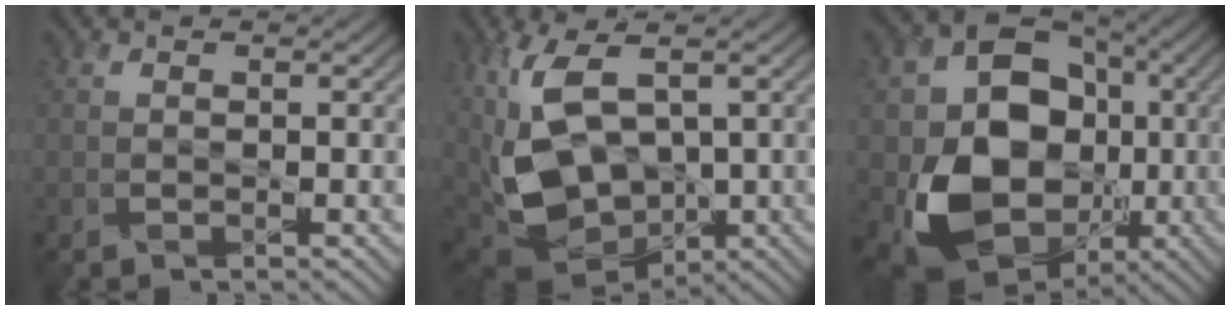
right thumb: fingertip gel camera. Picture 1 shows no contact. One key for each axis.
{"total": 12.9, "fx": 1.6, "fy": 7.0, "fz": 10.6, "tx": -0.254, "ty": -0.019, "tz": 0.042}
{"total": 16.2, "fx": -2.5, "fy": 13.0, "fz": 9.3, "tx": -0.165, "ty": -0.038, "tz": -0.034}